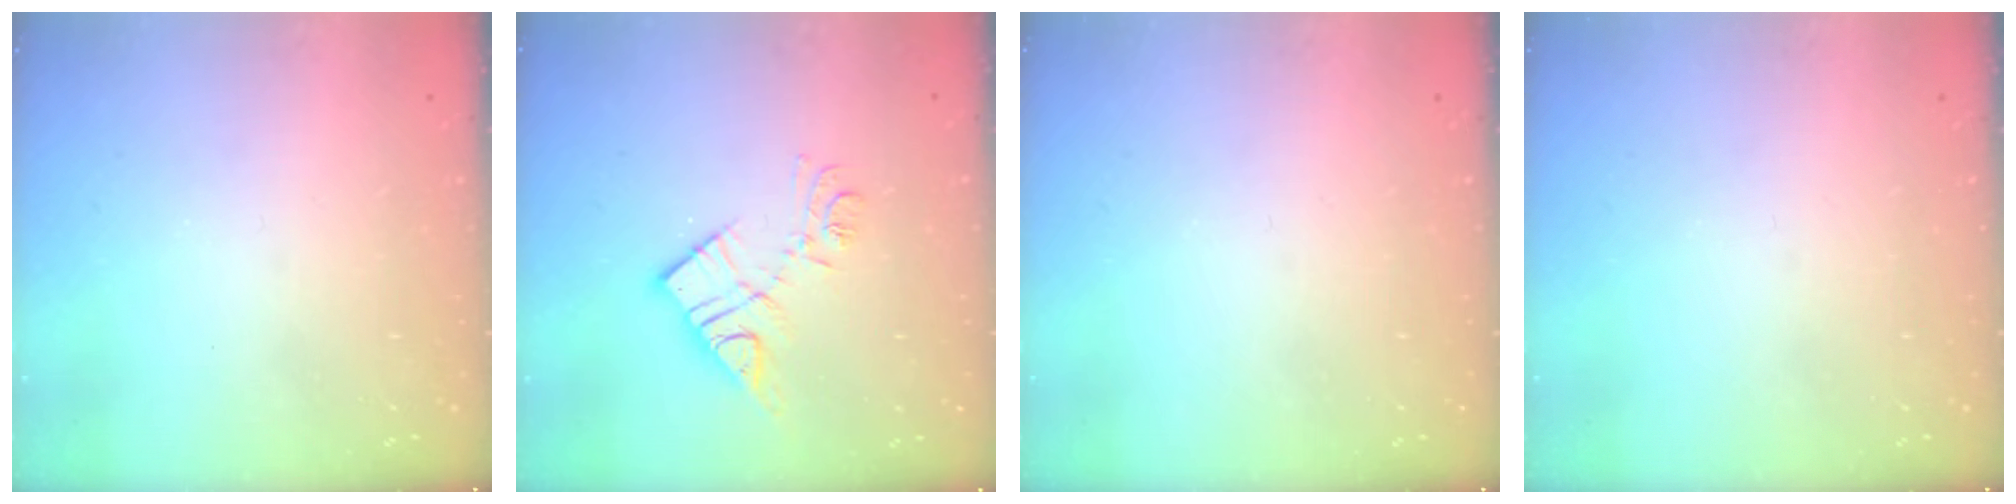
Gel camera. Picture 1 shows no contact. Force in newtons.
{"total": 12.0, "press": 12.0, "slide": 0.8}
{"total": 0.0}
{"total": 0.0}